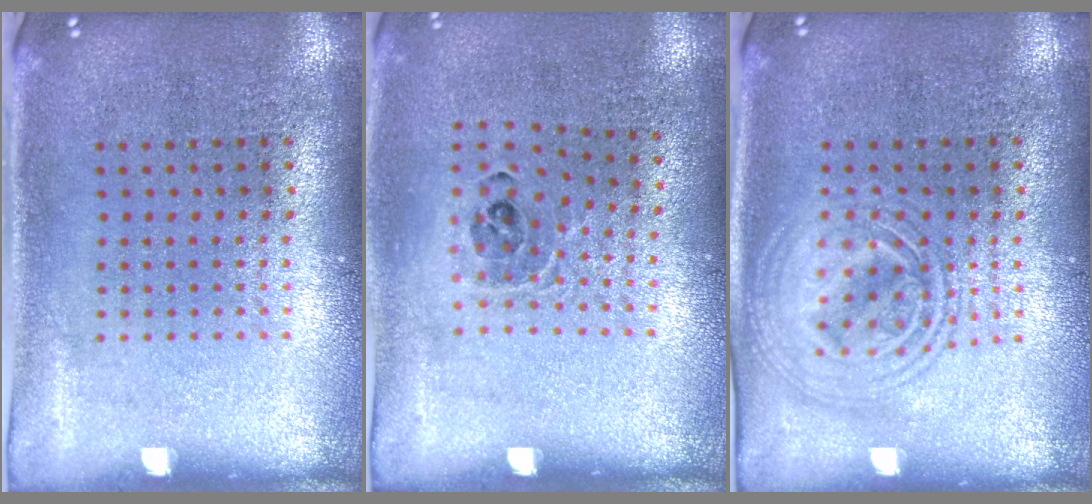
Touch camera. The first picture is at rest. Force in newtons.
{"total": 0.8, "press": 0.8, "slide": 0.2}
{"total": 2.4, "press": 2.4, "slide": 0.2}